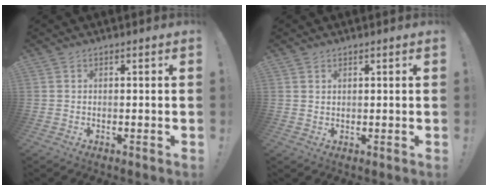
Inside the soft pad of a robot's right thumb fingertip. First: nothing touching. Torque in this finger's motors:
{"motor_torque": [-0.08, -0.22, -0.16, 0.08, -0.02]}